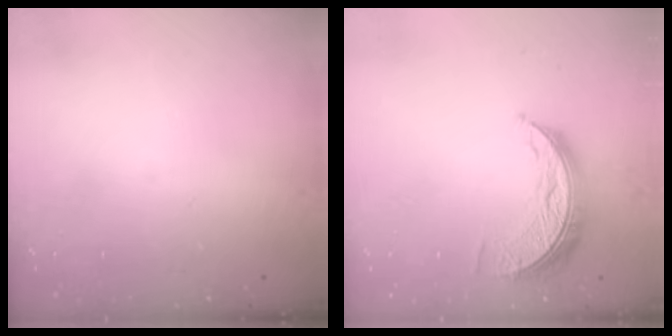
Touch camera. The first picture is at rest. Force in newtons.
{"total": 8.4, "press": 8.4, "slide": 0.2}